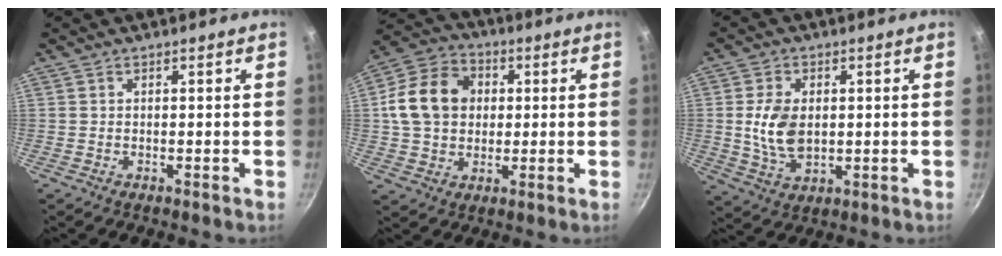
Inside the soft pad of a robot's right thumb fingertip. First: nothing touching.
{"total": 13.7, "force": [1.8, 11.0, 8.1], "torque": [-0.119, 0.016, 0.020]}
{"total": 8.8, "force": [0.6, 5.7, 6.7], "torque": [-0.121, -0.011, 0.016]}